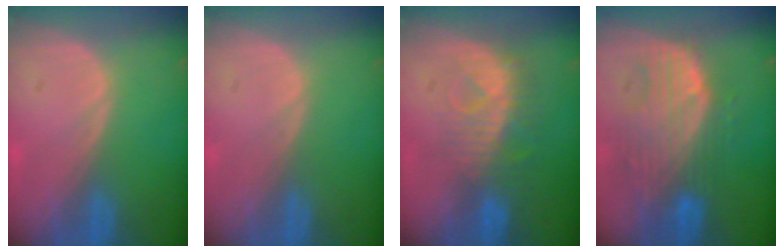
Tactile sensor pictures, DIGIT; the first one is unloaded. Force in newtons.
{"total": 0.0}
{"total": 8.1, "press": 7.5, "slide": 3.1}
{"total": 9.9, "press": 8.6, "slide": 4.8}